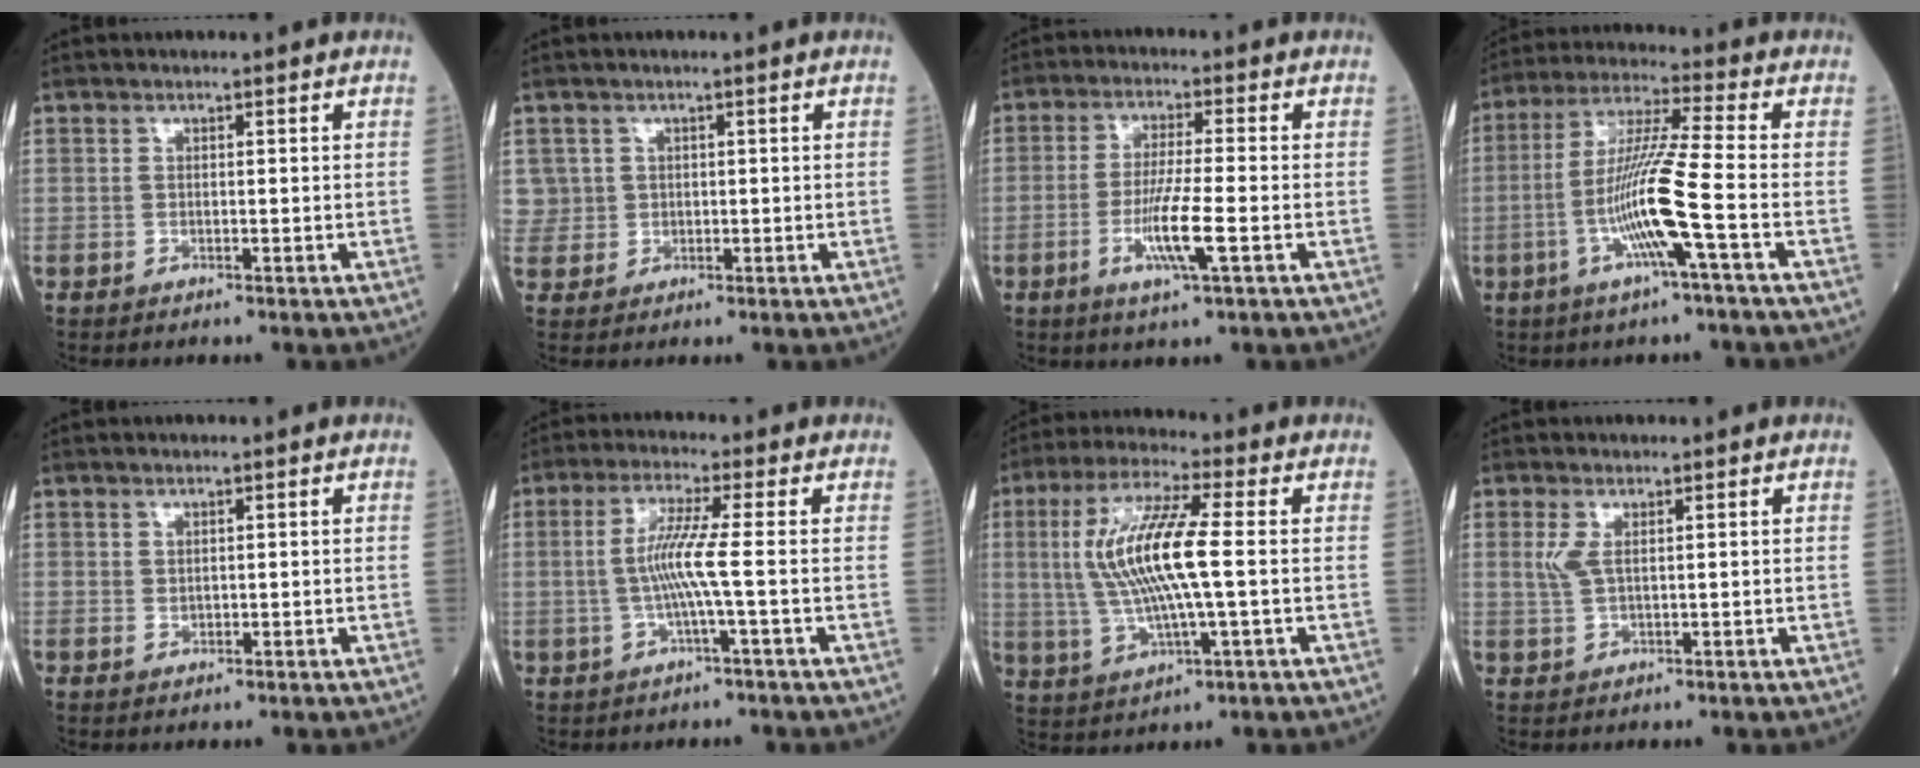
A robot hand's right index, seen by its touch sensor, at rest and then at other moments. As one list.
[{"total": 2.7, "force": [0.9, 2.5, -0.3], "torque": [0.021, 0.007, 0.013]}, {"total": 7.7, "force": [-2.4, -0.1, 7.3], "torque": [-0.141, -0.013, -0.046]}, {"total": 11.5, "force": [-3.5, -1.1, 11.0], "torque": [-0.217, -0.003, -0.072]}, {"total": 0.5, "force": [0.2, 0.4, 0.3], "torque": [-0.002, -0.001, 0.002]}, {"total": 5.8, "force": [-0.6, -1.0, 5.7], "torque": [-0.121, 0.005, -0.013]}, {"total": 12.6, "force": [0.7, 1.7, 12.5], "torque": [-0.264, 0.011, 0.013]}, {"total": 2.2, "force": [0.8, 0.6, 2.0], "torque": [-0.055, 0.002, 0.021]}]